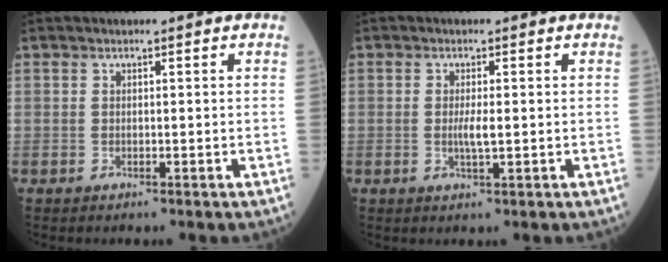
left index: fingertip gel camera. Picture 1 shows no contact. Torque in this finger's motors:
{"motor_torque": [0.54, -0.01, 0.03, 0.02]}